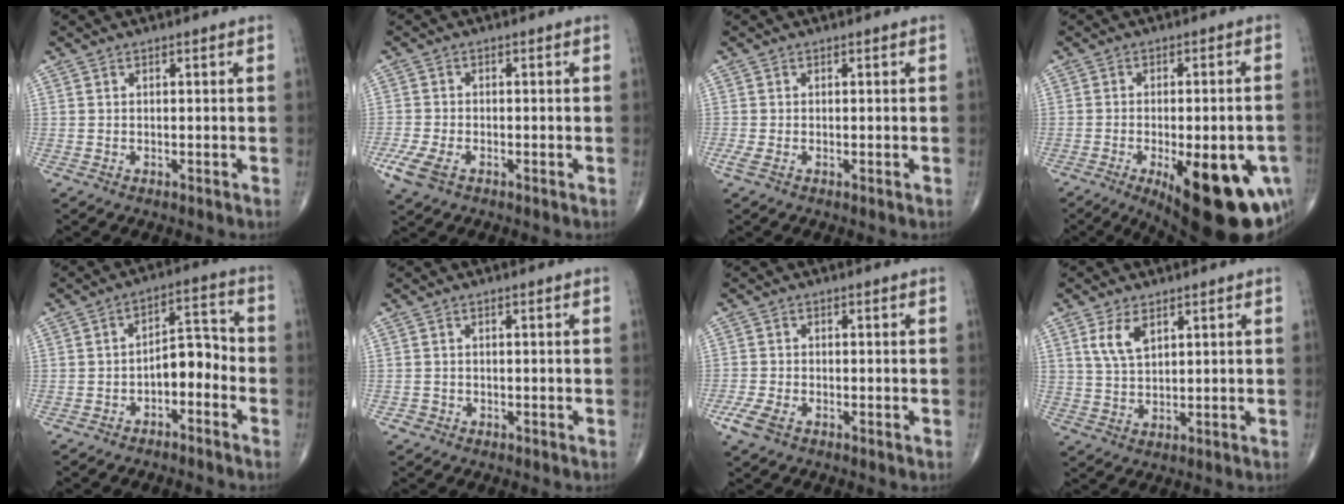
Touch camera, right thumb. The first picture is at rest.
{"total": 5.2, "force": [-2.4, 2.7, 3.7], "torque": [-0.096, -0.001, -0.047]}
{"total": 1.4, "force": [-0.4, 0.5, 1.3], "torque": [-0.042, -0.007, -0.012]}
{"total": 22.4, "force": [-8.9, 8.2, 18.9], "torque": [-0.190, -0.002, -0.106]}
{"total": 7.3, "force": [-3.1, 4.0, 5.3], "torque": [-0.059, 0.047, -0.054]}
{"total": 1.0, "force": [-0.5, 0.8, 0.0], "torque": [0.009, 0.006, -0.013]}
{"total": 4.0, "force": [-2.1, 2.0, 2.8], "torque": [-0.073, -0.001, -0.043]}
{"total": 5.3, "force": [2.5, 2.7, 3.8], "torque": [-0.070, -0.010, 0.055]}